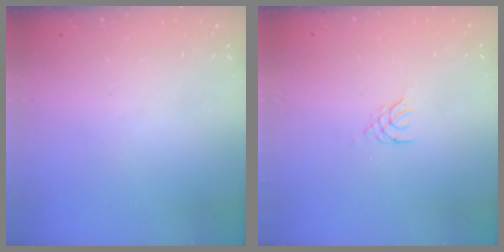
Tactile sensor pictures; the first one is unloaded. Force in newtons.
{"total": 2.0, "press": 1.9, "slide": 0.4}